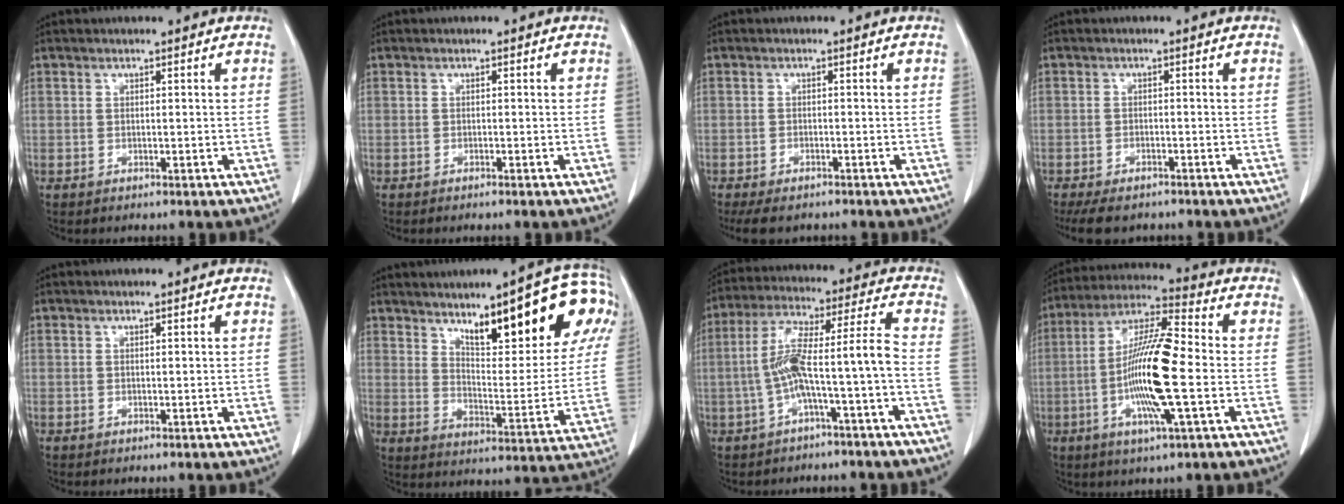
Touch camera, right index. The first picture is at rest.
{"total": 0.6, "force": [-0.5, -0.1, 0.3], "torque": [-0.008, -0.001, -0.008]}
{"total": 5.7, "force": [-4.8, 2.0, 2.5], "torque": [-0.033, -0.008, -0.071]}
{"total": 7.3, "force": [-6.1, 2.6, 3.0], "torque": [-0.042, -0.008, -0.090]}
{"total": 0.0}
{"total": 20.9, "force": [11.6, 4.9, 16.6], "torque": [-0.234, 0.009, 0.162]}
{"total": 10.1, "force": [-2.9, -0.2, 9.6], "torque": [-0.184, 0.035, -0.051]}
{"total": 15.0, "force": [-2.7, 1.2, 14.7], "torque": [-0.283, -0.003, -0.057]}